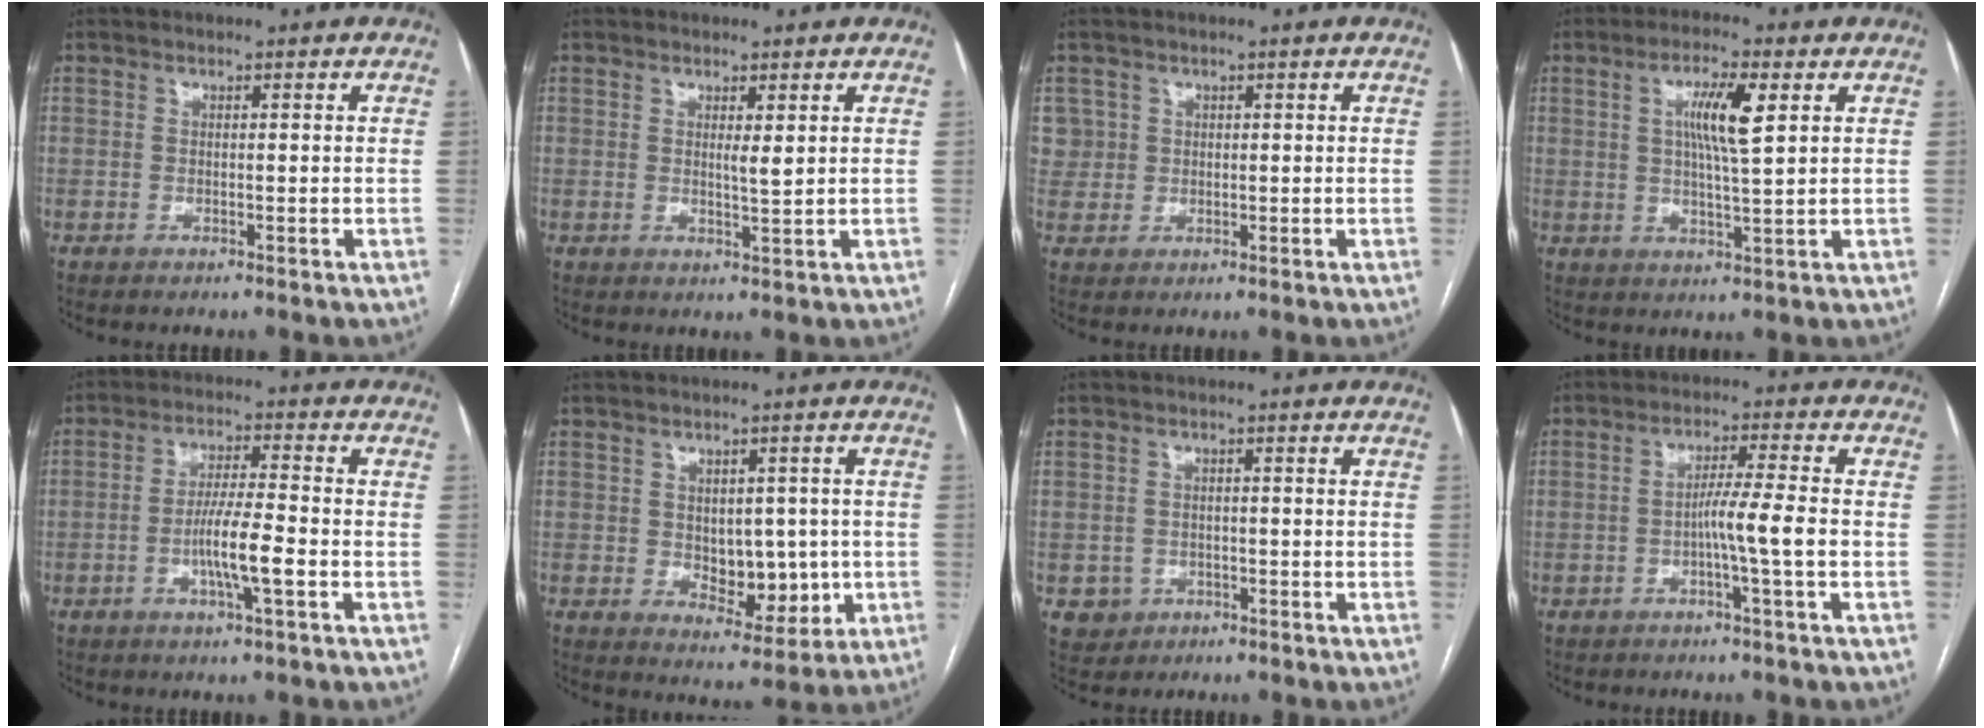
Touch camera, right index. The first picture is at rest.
{"total": 1.7, "force": [0.7, 0.1, 1.6], "torque": [-0.031, -0.007, 0.013]}
{"total": 3.2, "force": [1.0, 3.0, -0.2], "torque": [0.022, 0.009, 0.018]}
{"total": 6.9, "force": [2.1, 0.5, 6.6], "torque": [-0.123, 0.002, 0.037]}
{"total": 6.9, "force": [-2.3, 0.2, 6.5], "torque": [-0.123, -0.001, -0.043]}
{"total": 7.3, "force": [-0.3, 4.6, 5.7], "torque": [-0.065, 0.002, 0.010]}
{"total": 3.2, "force": [-1.2, 3.0, 0.2], "torque": [0.004, 0.010, -0.012]}
{"total": 5.1, "force": [-1.4, -1.0, 4.9], "torque": [-0.081, 0.004, -0.026]}